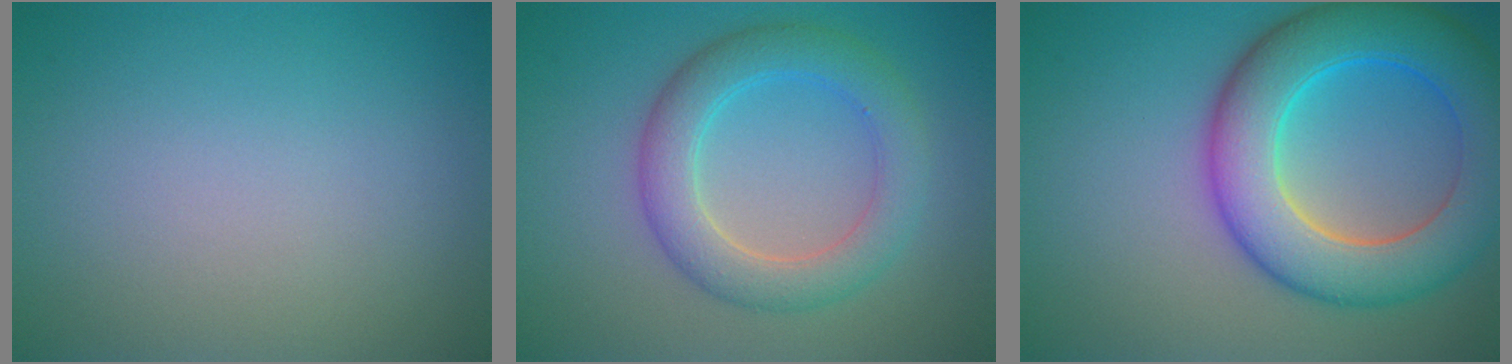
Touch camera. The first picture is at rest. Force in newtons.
{"total": 4.9, "press": 4.9, "slide": 0.1}
{"total": 9.8, "press": 9.8, "slide": 0.5}